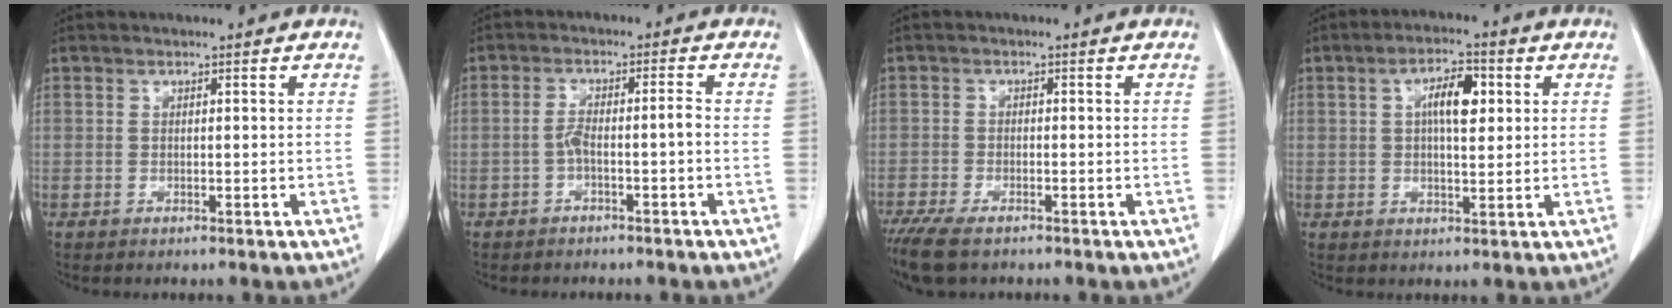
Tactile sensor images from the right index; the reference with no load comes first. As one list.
[{"total": 3.5, "force": [-1.4, 0.2, 3.2], "torque": [-0.062, 0.014, -0.025]}, {"total": 7.5, "force": [-5.7, 2.3, 4.2], "torque": [-0.076, -0.016, -0.096]}, {"total": 5.8, "force": [1.5, 1.6, 5.4], "torque": [-0.097, 0.009, 0.025]}]